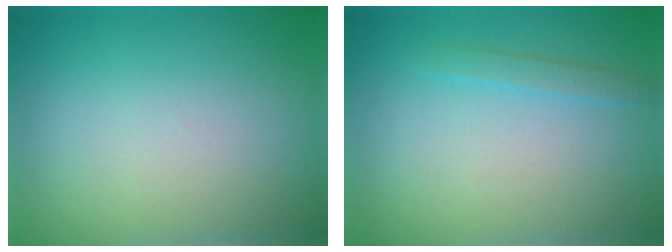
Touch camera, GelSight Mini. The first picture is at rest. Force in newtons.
{"total": 1.1, "press": 1.1, "slide": 0.1}